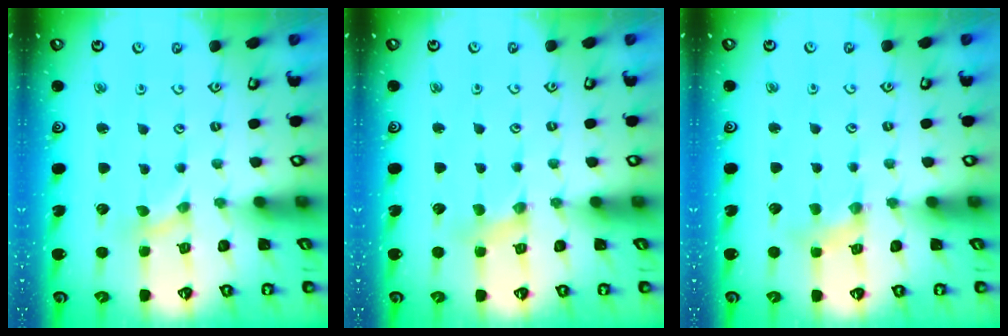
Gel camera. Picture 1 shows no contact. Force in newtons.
{"total": 1.4, "press": 1.3, "slide": 0.3}
{"total": 2.1, "press": 2.1, "slide": 0.4}